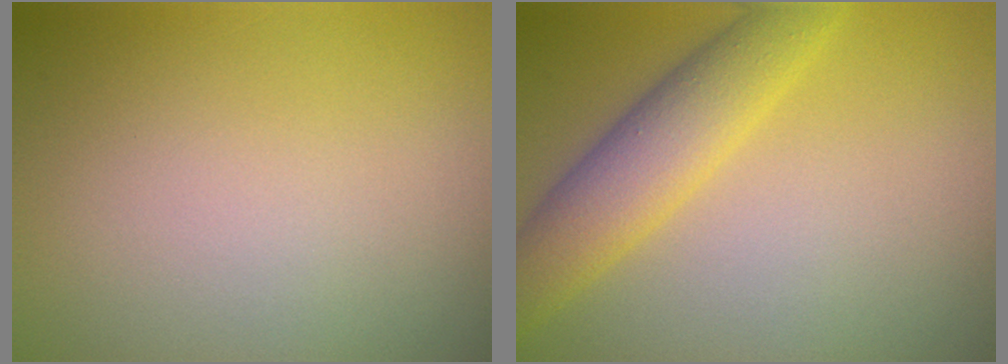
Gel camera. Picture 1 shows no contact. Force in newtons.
{"total": 4.9, "press": 4.9, "slide": 0.2}